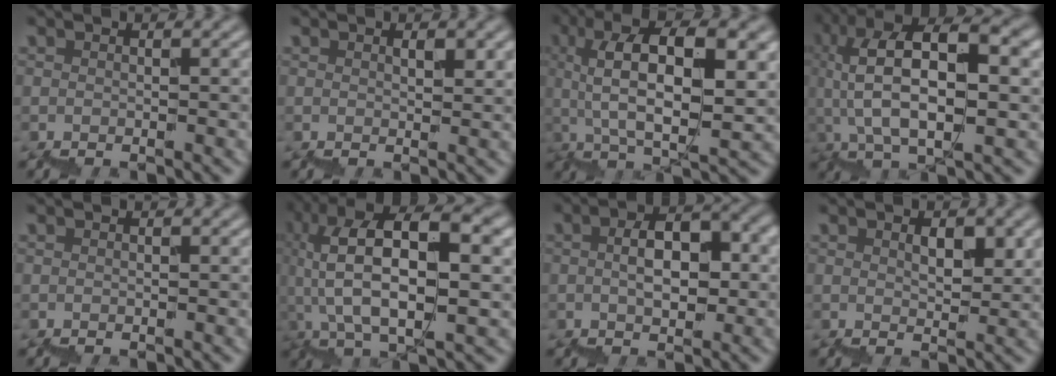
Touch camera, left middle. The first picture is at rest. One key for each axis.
{"total": 1.6, "fx": 1.4, "fy": 0.2, "fz": 0.7, "tx": -0.008, "ty": 0.001, "tz": 0.013}
{"total": 9.4, "fx": 4.4, "fy": 3.1, "fz": 7.7, "tx": -0.124, "ty": 0.022, "tz": 0.074}
{"total": 10.8, "fx": 3.6, "fy": 3.6, "fz": 9.6, "tx": -0.177, "ty": 0.030, "tz": 0.061}
{"total": 0.0}
{"total": 11.9, "fx": 4.5, "fy": 3.8, "fz": 10.4, "tx": -0.194, "ty": 0.035, "tz": 0.080}
{"total": 4.3, "fx": 1.1, "fy": 1.8, "fz": 3.7, "tx": -0.059, "ty": 0.021, "tz": 0.012}
{"total": 2.8, "fx": 2.3, "fy": 0.7, "fz": 1.3, "tx": -0.023, "ty": 0.007, "tz": 0.036}